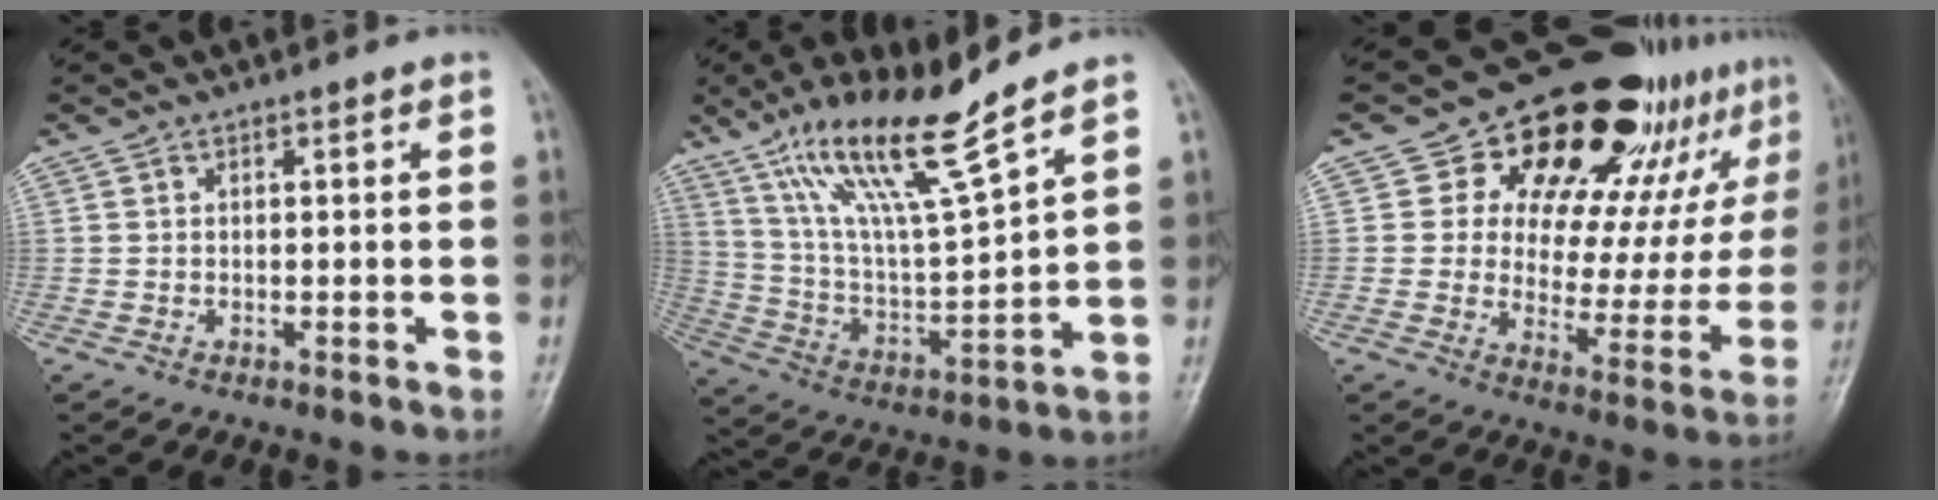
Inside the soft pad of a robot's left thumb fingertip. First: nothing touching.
{"total": 16.4, "force": [11.6, 1.8, 11.5], "torque": [-0.201, -0.062, 0.225]}
{"total": 24.1, "force": [14.1, 12.4, 15.1], "torque": [-0.163, -0.045, 0.200]}